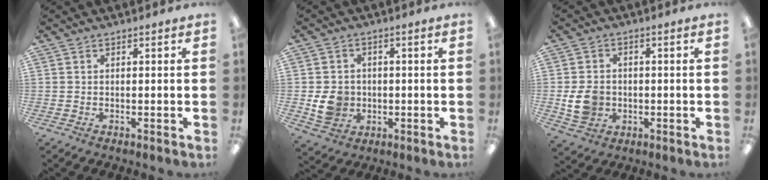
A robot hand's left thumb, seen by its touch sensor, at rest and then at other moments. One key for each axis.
{"total": 7.2, "fx": -1.0, "fy": 6.4, "fz": 3.1, "tx": -0.047, "ty": 0.008, "tz": -0.015}
{"total": 7.3, "fx": -1.2, "fy": 6.2, "fz": 3.7, "tx": -0.069, "ty": 0.007, "tz": -0.019}